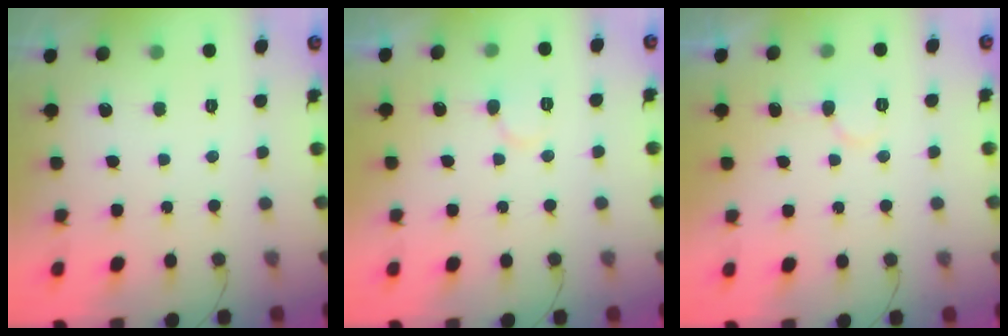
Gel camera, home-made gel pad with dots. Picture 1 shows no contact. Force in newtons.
{"total": 6.4, "press": 6.4, "slide": 0.6}
{"total": 7.3, "press": 7.2, "slide": 0.4}